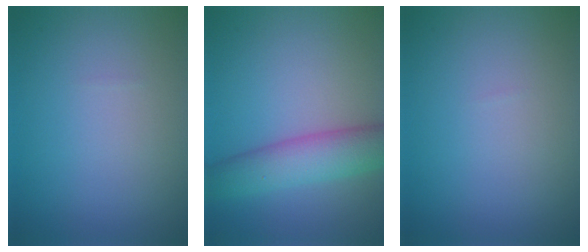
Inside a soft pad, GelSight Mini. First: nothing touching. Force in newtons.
{"total": 5.5, "press": 5.5, "slide": 0.1}
{"total": 0.0}